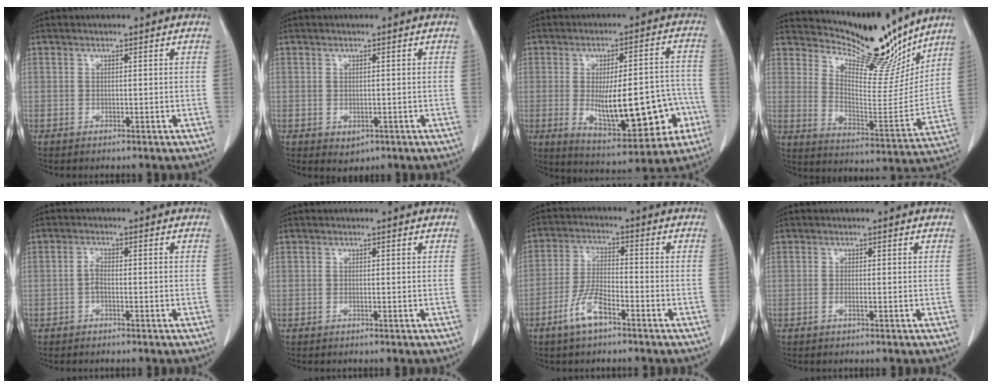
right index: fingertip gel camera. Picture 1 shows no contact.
{"total": 1.9, "force": [-0.7, 1.4, 1.1], "torque": [-0.013, -0.002, 0.001]}
{"total": 17.2, "force": [-4.1, 5.3, 15.9], "torque": [-0.225, 0.013, -0.041]}
{"total": 13.8, "force": [13.0, 2.7, 3.8], "torque": [-0.065, -0.038, 0.202]}
{"total": 1.6, "force": [-0.6, 0.6, 1.3], "torque": [-0.025, 0.005, -0.013]}
{"total": 0.0}
{"total": 6.6, "force": [-4.0, 1.8, 4.9], "torque": [-0.107, -0.001, -0.079]}
{"total": 0.7, "force": [-0.3, -0.1, 0.6], "torque": [-0.013, 0.000, -0.006]}